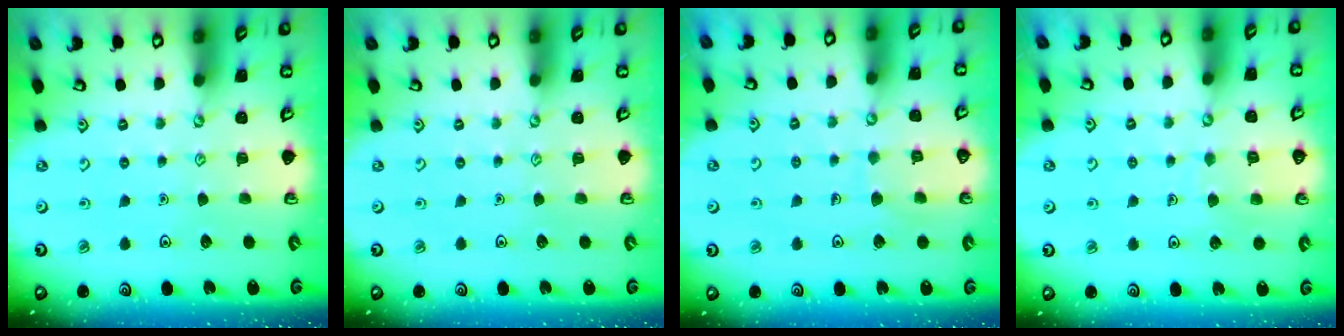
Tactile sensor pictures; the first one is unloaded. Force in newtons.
{"total": 0.0}
{"total": 6.4, "press": 6.4, "slide": 0.2}
{"total": 5.1, "press": 5.1, "slide": 0.4}